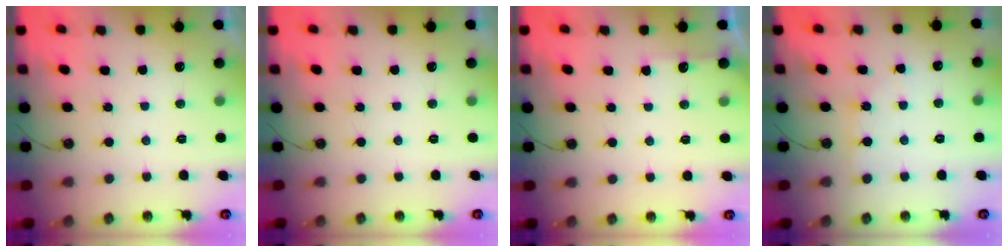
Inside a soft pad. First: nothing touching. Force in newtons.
{"total": 0.0}
{"total": 4.3, "press": 4.3, "slide": 0.6}
{"total": 2.8, "press": 2.7, "slide": 0.4}